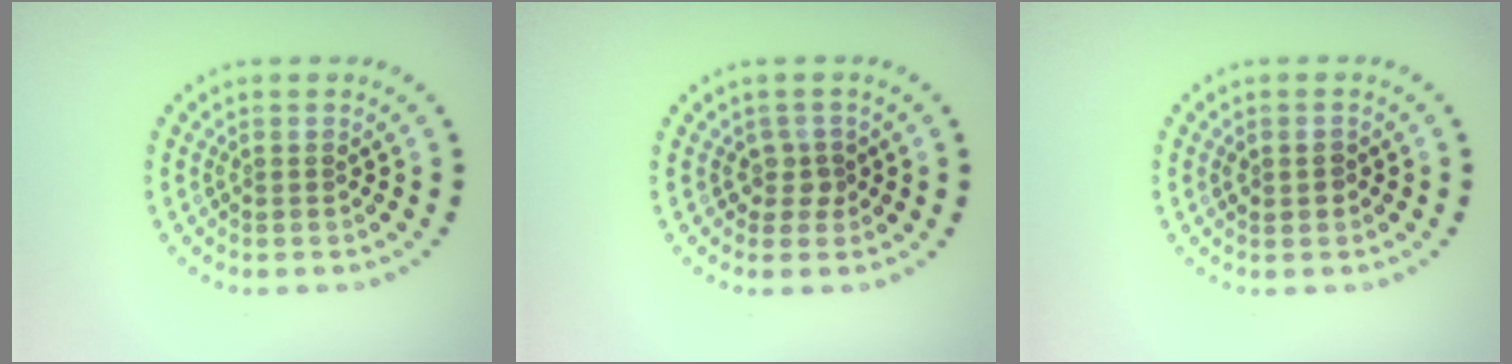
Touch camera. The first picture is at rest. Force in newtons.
{"total": 1.5, "press": 1.2, "slide": 1.0}
{"total": 1.3, "press": 1.2, "slide": 0.2}